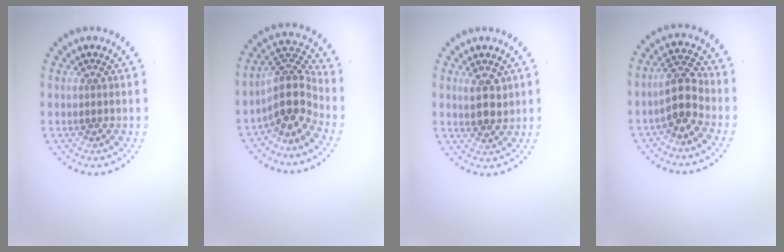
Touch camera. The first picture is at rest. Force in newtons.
{"total": 4.4, "press": 3.3, "slide": 2.9}
{"total": 2.5, "press": 2.3, "slide": 0.9}
{"total": 3.4, "press": 3.1, "slide": 1.2}